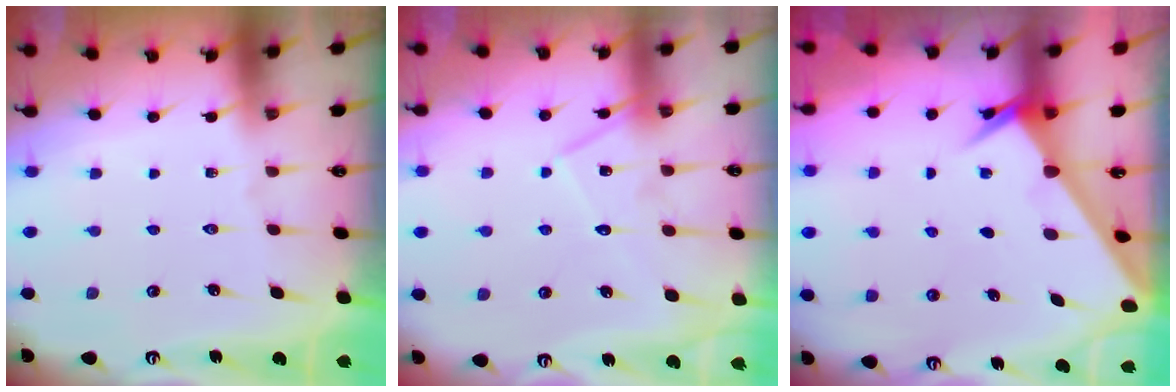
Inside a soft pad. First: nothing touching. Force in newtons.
{"total": 13.6, "press": 13.6, "slide": 1.1}
{"total": 2.6, "press": 2.6, "slide": 0.3}